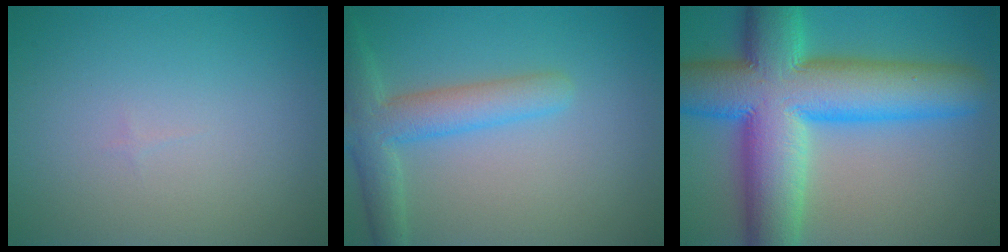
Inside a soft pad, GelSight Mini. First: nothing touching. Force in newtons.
{"total": 4.7, "press": 4.7, "slide": 0.3}
{"total": 15.0, "press": 14.9, "slide": 0.3}